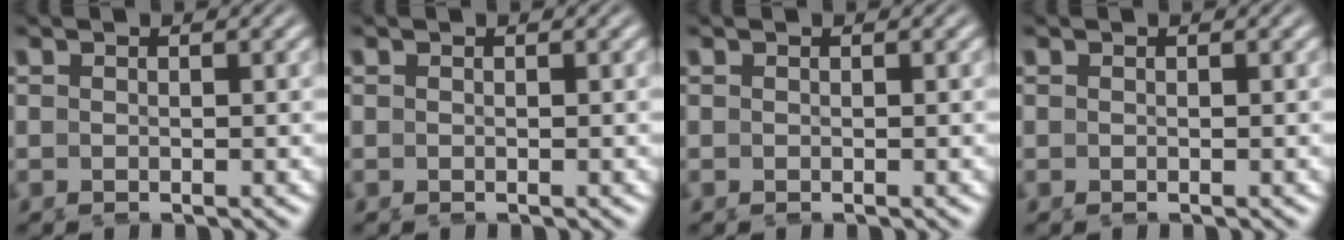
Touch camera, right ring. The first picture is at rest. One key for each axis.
{"total": 0.0}
{"total": 0.0}
{"total": 0.0}